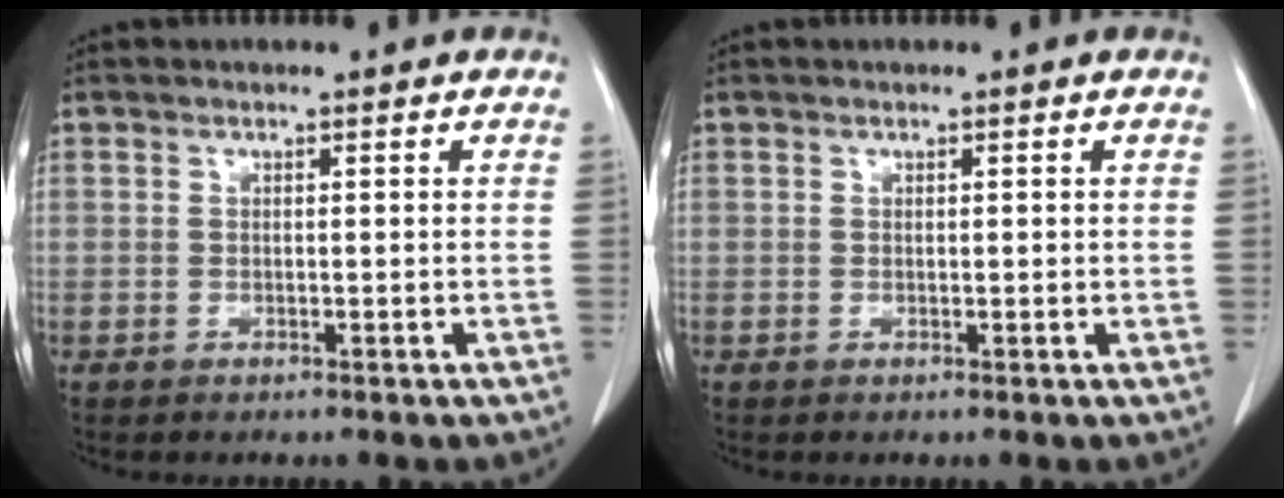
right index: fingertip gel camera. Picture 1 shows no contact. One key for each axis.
{"total": 0.0}